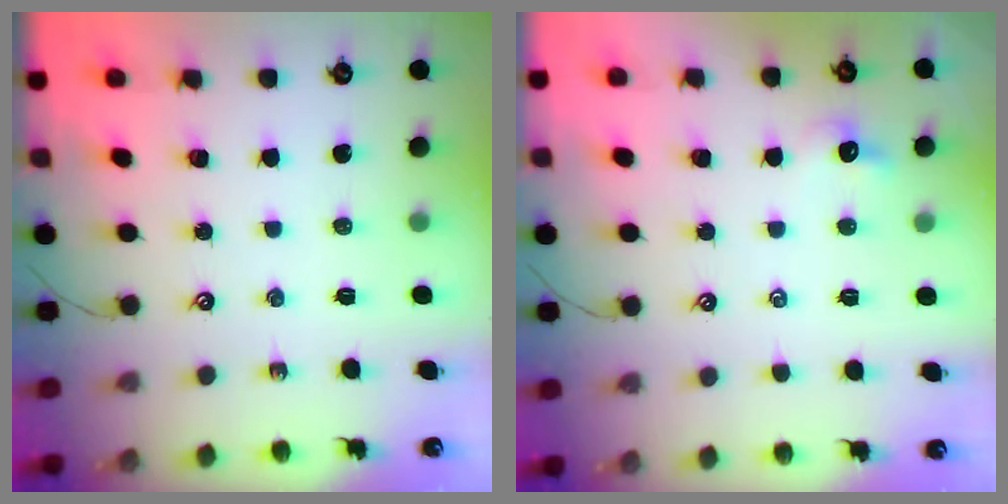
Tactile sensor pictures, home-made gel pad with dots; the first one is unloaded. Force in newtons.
{"total": 0.5, "press": 0.1, "slide": 0.5}